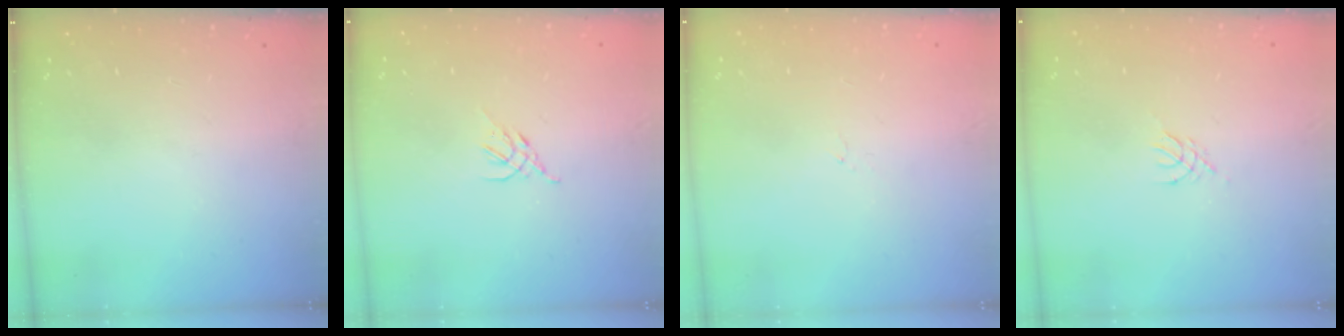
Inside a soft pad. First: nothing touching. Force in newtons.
{"total": 2.7, "press": 2.6, "slide": 0.7}
{"total": 0.0}
{"total": 2.8, "press": 2.7, "slide": 0.6}